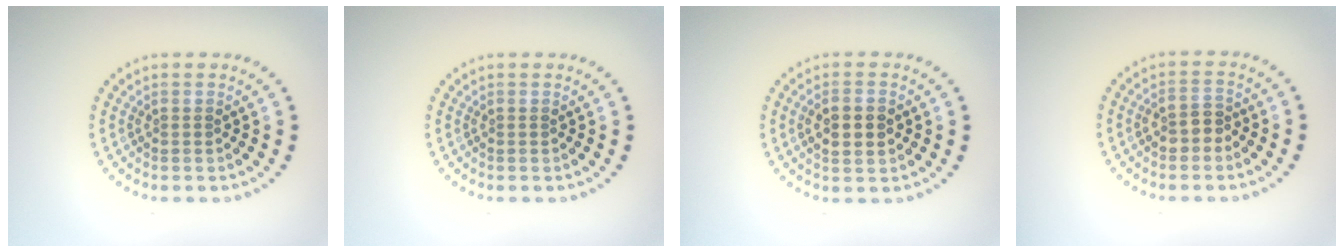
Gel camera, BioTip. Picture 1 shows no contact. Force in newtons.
{"total": 0.0}
{"total": 2.8, "press": 2.8, "slide": 0.3}
{"total": 2.1, "press": 2.0, "slide": 0.6}